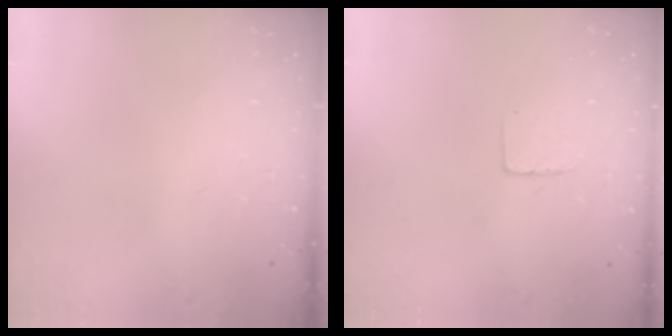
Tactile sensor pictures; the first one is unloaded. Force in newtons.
{"total": 4.5, "press": 4.5, "slide": 0.3}